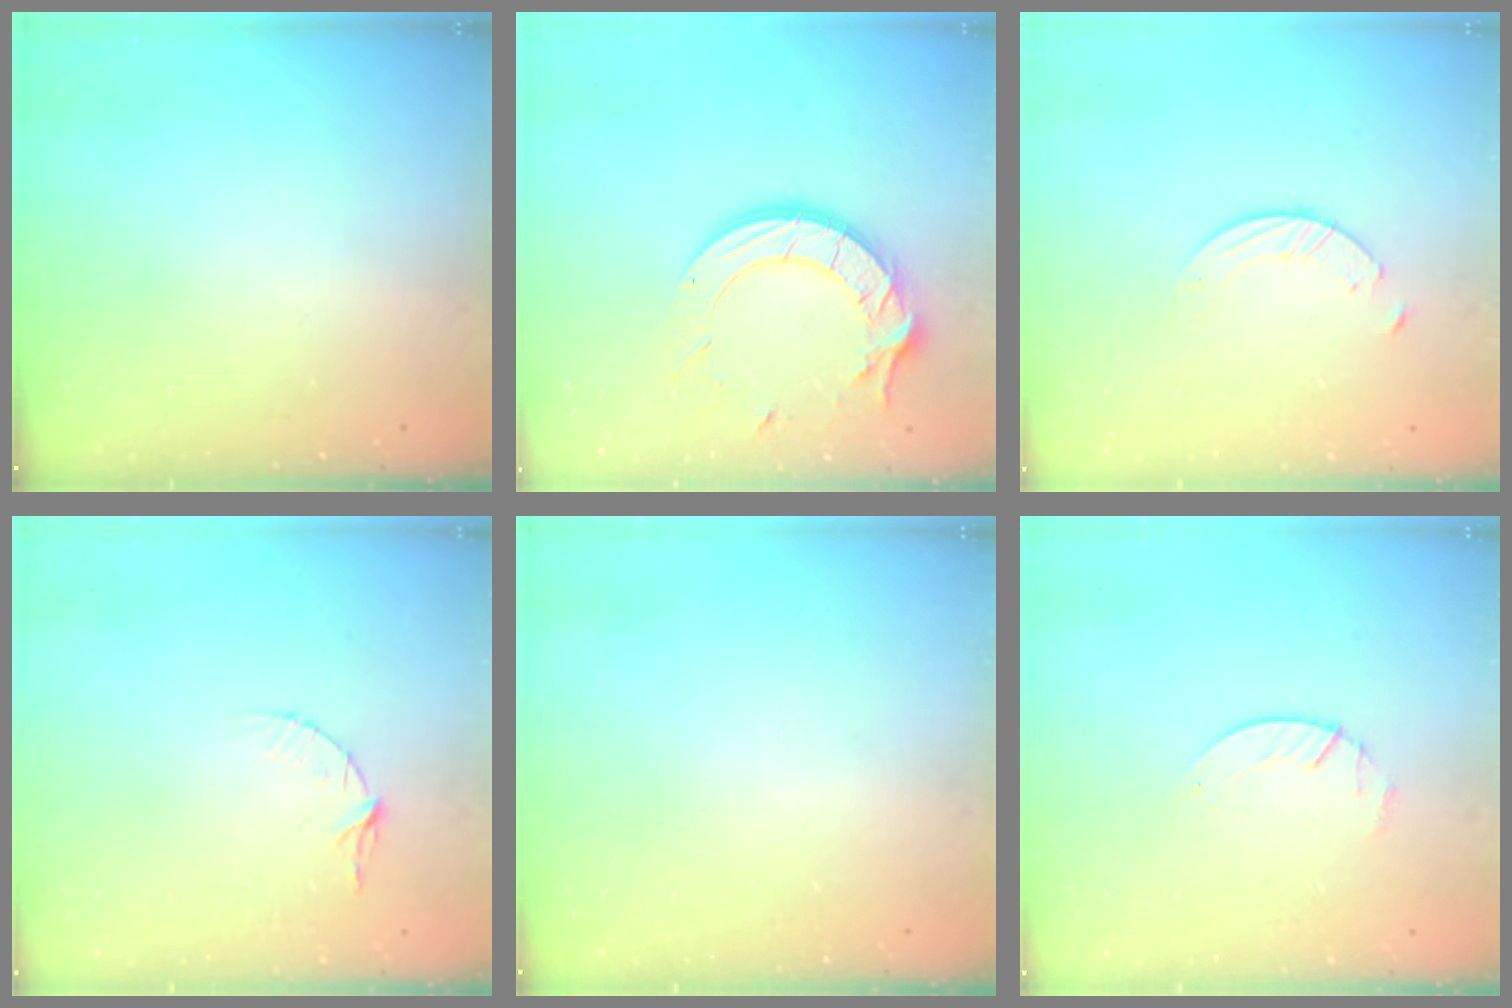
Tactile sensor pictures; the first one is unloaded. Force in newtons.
{"total": 15.2, "press": 15.2, "slide": 1.3}
{"total": 1.4, "press": 1.4, "slide": 0.2}
{"total": 3.4, "press": 3.4, "slide": 0.4}
{"total": 0.0}
{"total": 1.8, "press": 1.8, "slide": 0.2}